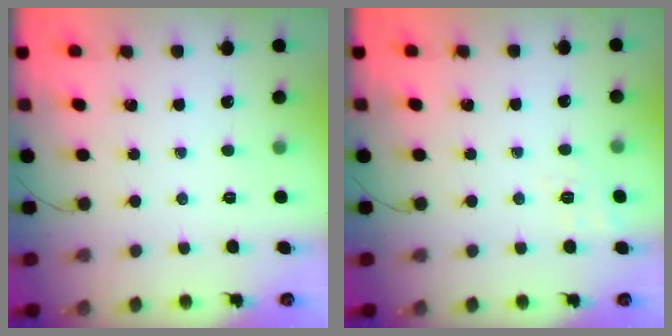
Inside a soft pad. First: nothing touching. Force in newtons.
{"total": 2.0, "press": 0.9, "slide": 1.8}